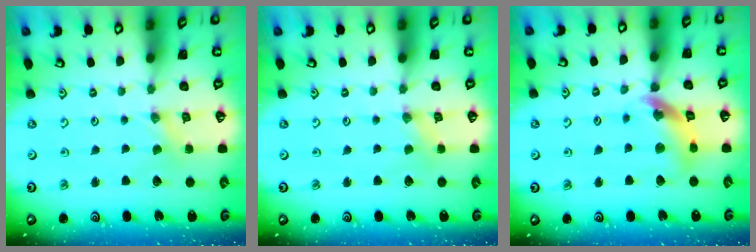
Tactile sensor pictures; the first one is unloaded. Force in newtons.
{"total": 0.6, "press": 0.6, "slide": 0.1}
{"total": 12.8, "press": 12.7, "slide": 1.3}